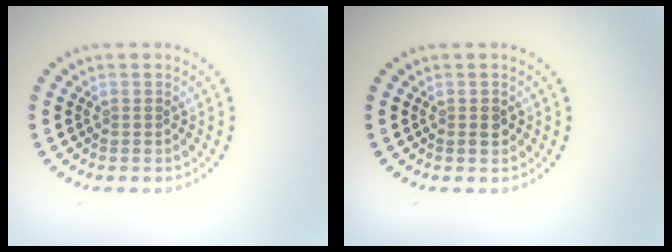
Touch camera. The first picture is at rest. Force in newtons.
{"total": 1.2, "press": 1.2, "slide": 0.3}